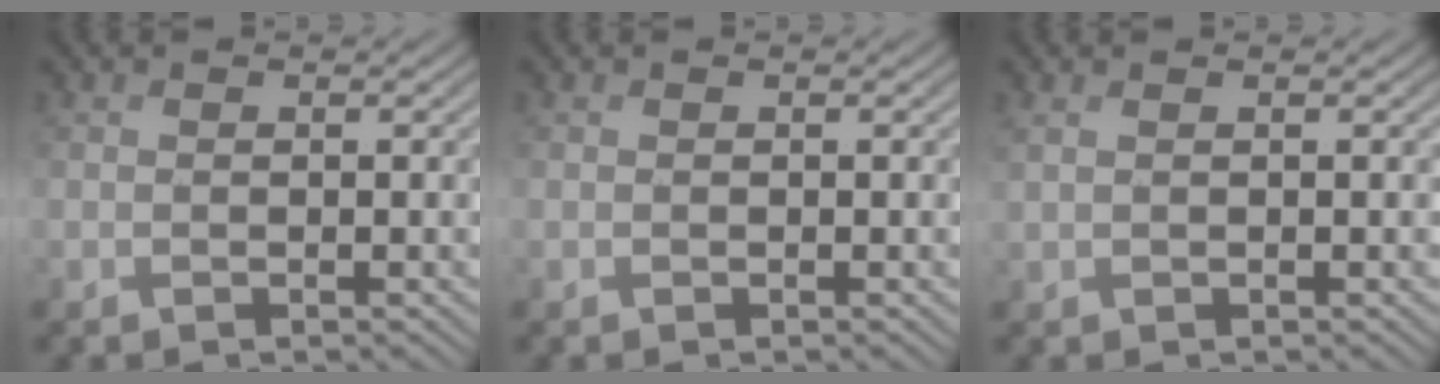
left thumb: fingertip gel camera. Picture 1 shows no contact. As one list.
[{"total": 0.0}, {"total": 0.9, "force": [0.6, 0.2, 0.6], "torque": [-0.021, 0.001, 0.012]}]